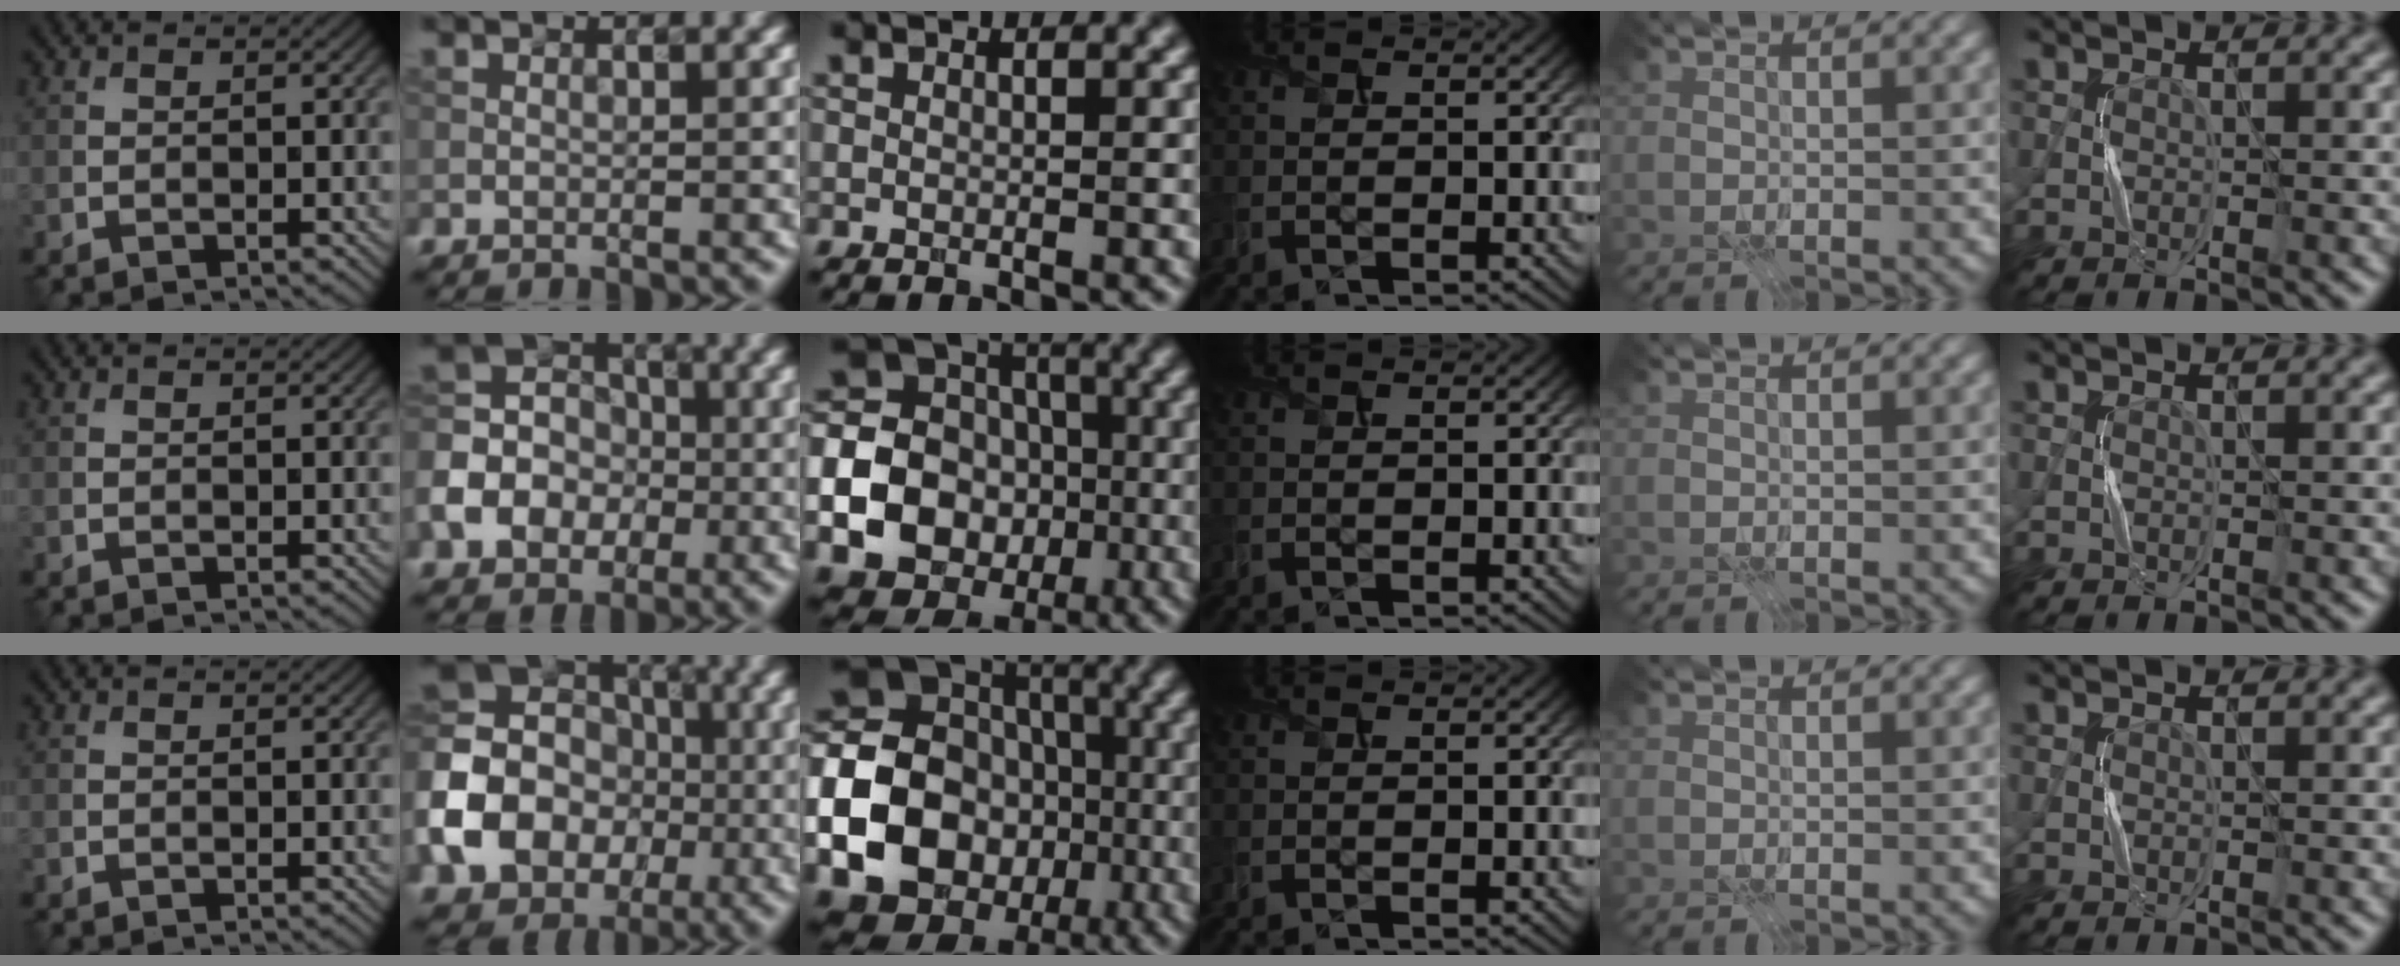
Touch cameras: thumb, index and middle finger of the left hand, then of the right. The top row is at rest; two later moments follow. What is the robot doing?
{"motion": "press", "object": "gel pad"}